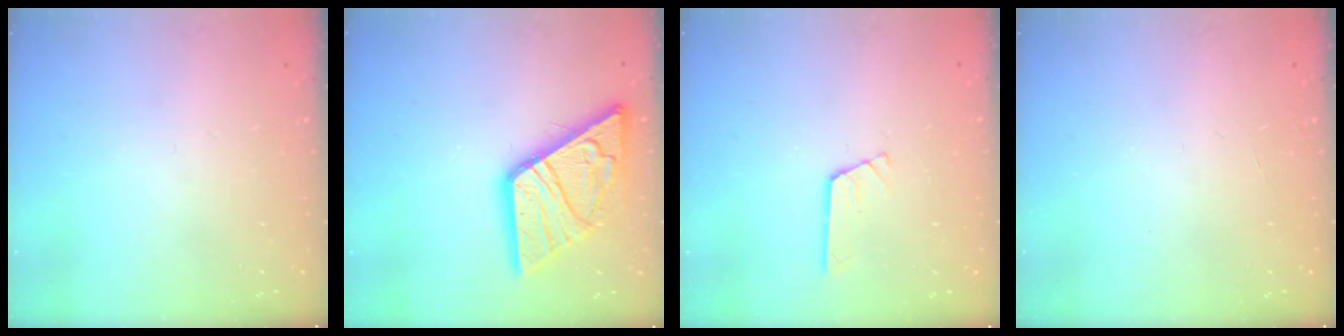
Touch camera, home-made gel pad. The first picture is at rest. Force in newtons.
{"total": 15.6, "press": 15.5, "slide": 1.5}
{"total": 2.7, "press": 2.7, "slide": 0.3}
{"total": 0.0}